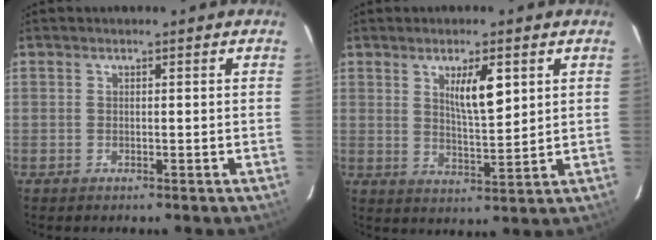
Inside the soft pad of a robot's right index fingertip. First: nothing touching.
{"total": 6.9, "force": [2.7, 1.7, 6.2], "torque": [-0.105, -0.003, 0.049]}